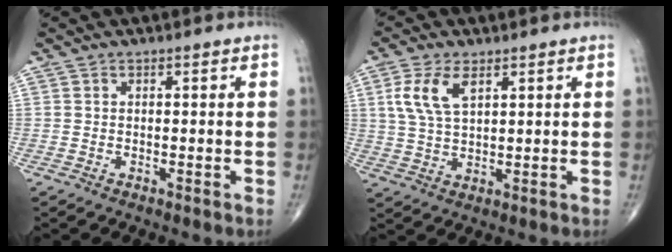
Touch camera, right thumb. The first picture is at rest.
{"total": 7.5, "force": [2.9, 3.8, 5.8], "torque": [-0.124, -0.003, 0.061]}